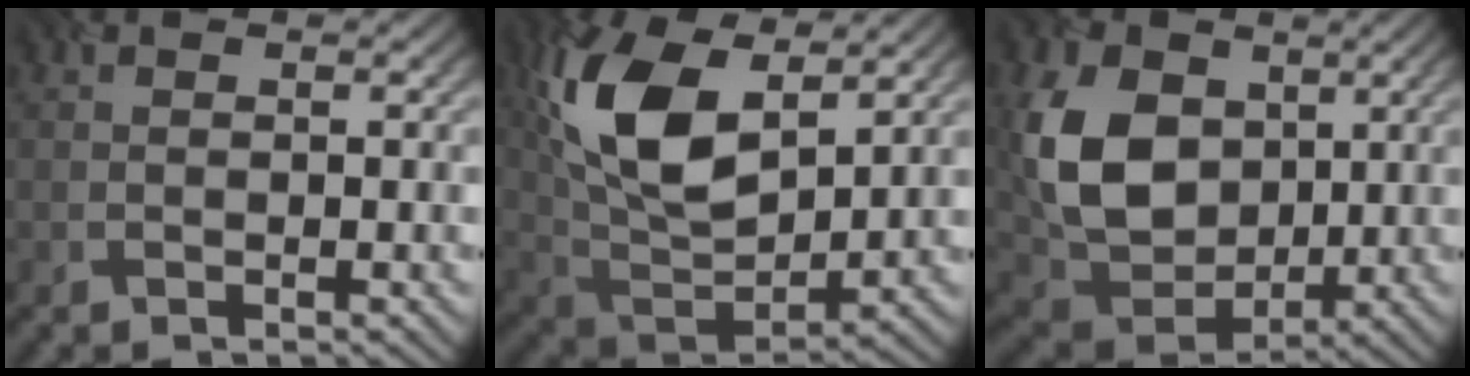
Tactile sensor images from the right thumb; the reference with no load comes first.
{"total": 12.5, "force": [5.0, 6.5, 9.5], "torque": [-0.234, 0.012, 0.108]}
{"total": 10.6, "force": [2.0, 8.3, 6.2], "torque": [-0.170, 0.005, 0.042]}